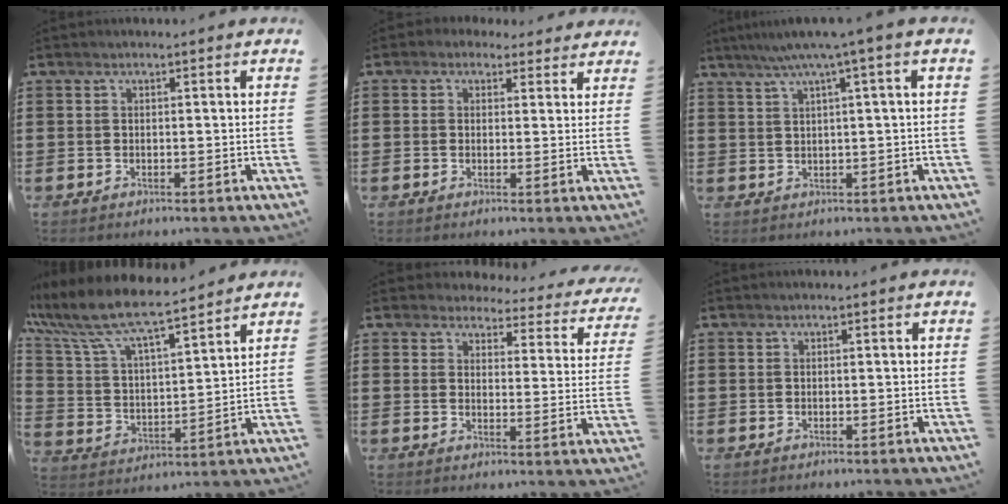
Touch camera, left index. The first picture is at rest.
{"total": 1.8, "force": [1.3, 1.2, 0.5], "torque": [-0.016, 0.007, 0.023]}
{"total": 4.6, "force": [1.9, -0.6, 4.1], "torque": [-0.083, -0.006, 0.027]}
{"total": 8.3, "force": [7.3, 1.2, 3.8], "torque": [-0.107, -0.043, 0.122]}
{"total": 3.7, "force": [3.4, 0.8, 0.9], "torque": [-0.031, -0.024, 0.056]}
{"total": 0.0}